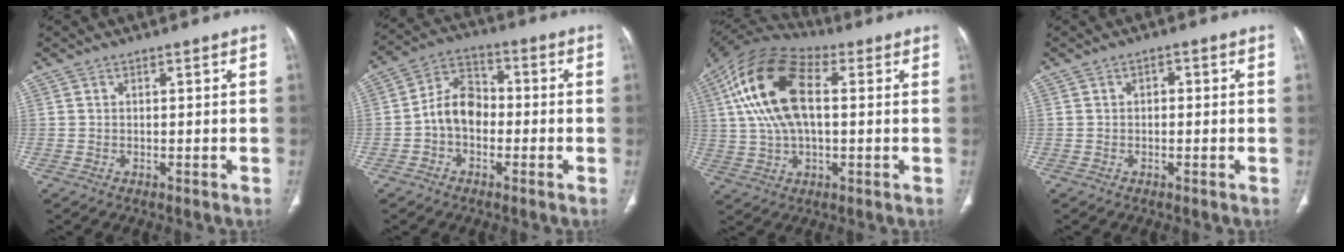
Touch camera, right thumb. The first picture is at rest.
{"total": 8.2, "force": [-1.5, 5.9, 5.5], "torque": [-0.081, 0.032, -0.042]}
{"total": 18.3, "force": [3.6, 9.5, 15.2], "torque": [-0.299, 0.027, 0.059]}
{"total": 1.3, "force": [0.1, 0.9, 1.0], "torque": [-0.008, 0.004, -0.004]}